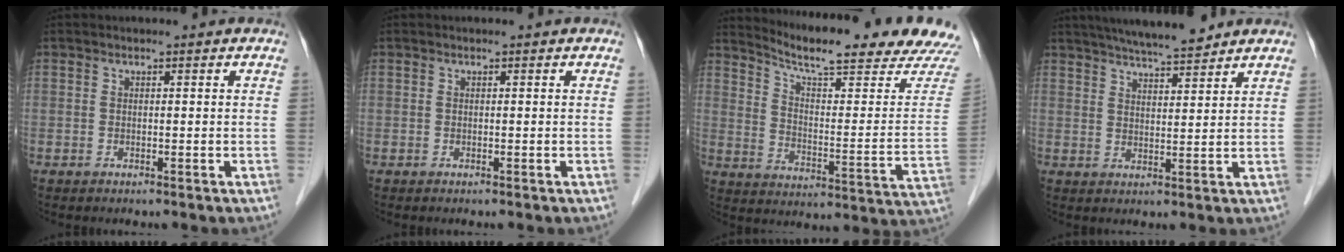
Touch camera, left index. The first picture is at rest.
{"total": 0.0}
{"total": 21.8, "force": [19.9, -0.4, 8.8], "torque": [-0.145, -0.080, 0.264]}
{"total": 10.0, "force": [8.8, 0.8, 4.8], "torque": [-0.076, 0.015, 0.133]}